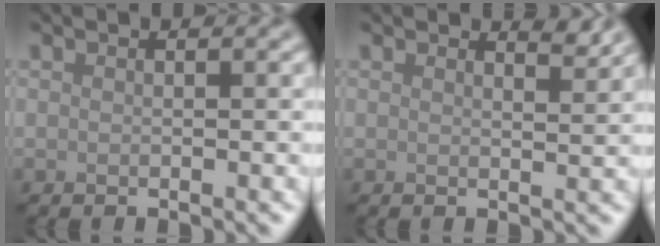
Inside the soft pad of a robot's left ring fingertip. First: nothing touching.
{"total": 1.5, "force": [1.4, 0.1, 0.5], "torque": [-0.004, -0.004, 0.015]}